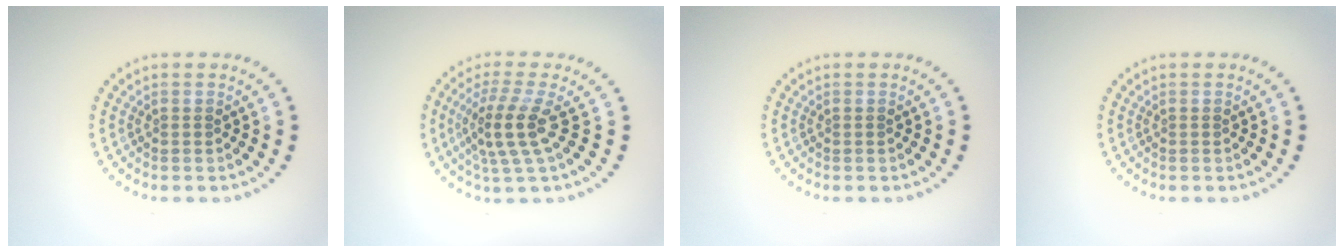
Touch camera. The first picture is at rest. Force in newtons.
{"total": 3.8, "press": 3.0, "slide": 2.3}
{"total": 0.0}
{"total": 0.0}